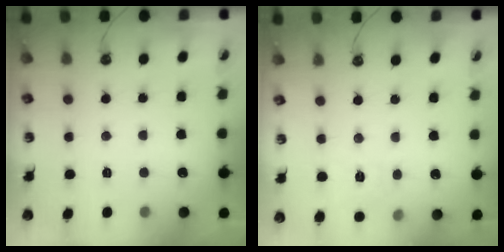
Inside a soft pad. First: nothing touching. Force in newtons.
{"total": 7.3, "press": 7.3, "slide": 0.5}